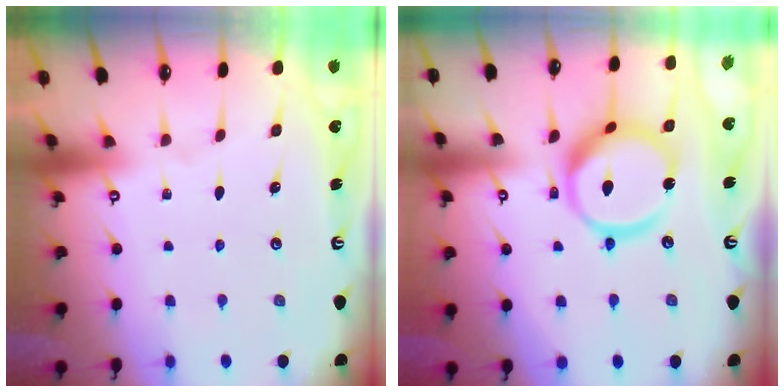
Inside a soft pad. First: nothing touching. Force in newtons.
{"total": 15.5, "press": 15.4, "slide": 1.6}